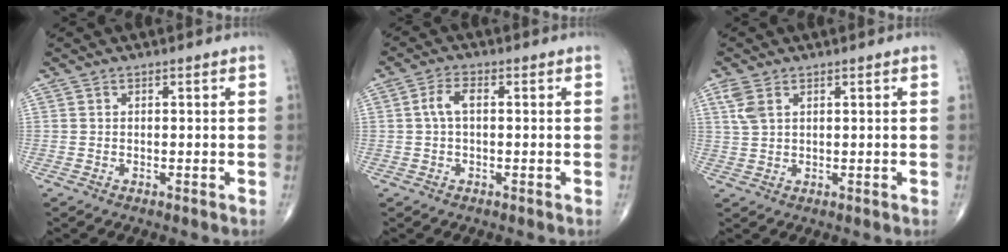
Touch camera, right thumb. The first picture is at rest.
{"total": 3.5, "force": [0.3, 1.7, 3.1], "torque": [-0.066, 0.011, 0.003]}
{"total": 3.6, "force": [1.7, 2.0, 2.5], "torque": [-0.061, 0.007, 0.042]}